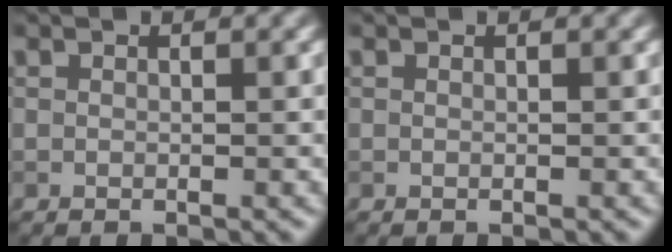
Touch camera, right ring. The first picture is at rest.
{"total": 0.0}